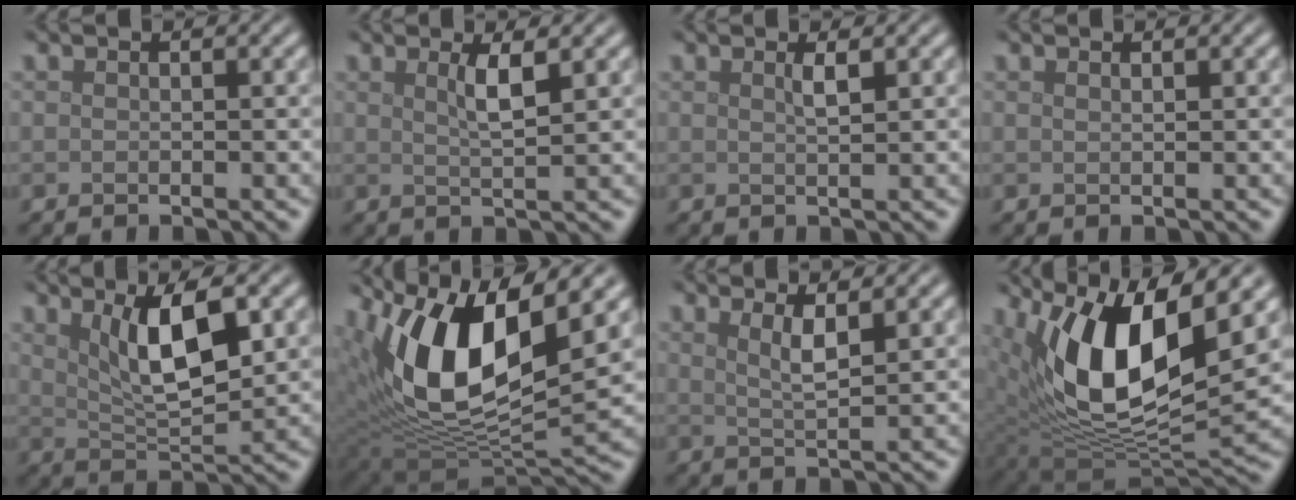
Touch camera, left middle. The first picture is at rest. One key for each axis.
{"total": 2.6, "fx": 1.0, "fy": 0.6, "fz": 2.3, "tx": -0.036, "ty": 0.000, "tz": 0.015}
{"total": 1.3, "fx": 0.6, "fy": 0.3, "fz": 1.1, "tx": -0.016, "ty": 0.002, "tz": 0.008}
{"total": 0.7, "fx": 0.5, "fy": 0.2, "fz": 0.4, "tx": -0.002, "ty": 0.000, "tz": 0.006}
{"total": 6.1, "fx": 2.0, "fy": 1.9, "fz": 5.4, "tx": -0.094, "ty": -0.004, "tz": 0.040}
{"total": 12.8, "fx": 4.4, "fy": 5.8, "fz": 10.5, "tx": -0.199, "ty": -0.003, "tz": 0.082}
{"total": 2.7, "fx": 1.2, "fy": 0.6, "fz": 2.3, "tx": -0.036, "ty": -0.004, "tz": 0.022}
{"total": 11.8, "fx": 4.6, "fy": 5.2, "fz": 9.5, "tx": -0.179, "ty": -0.013, "tz": 0.090}